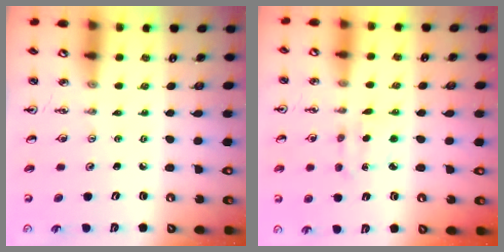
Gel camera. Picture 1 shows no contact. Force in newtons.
{"total": 4.4, "press": 4.4, "slide": 0.4}